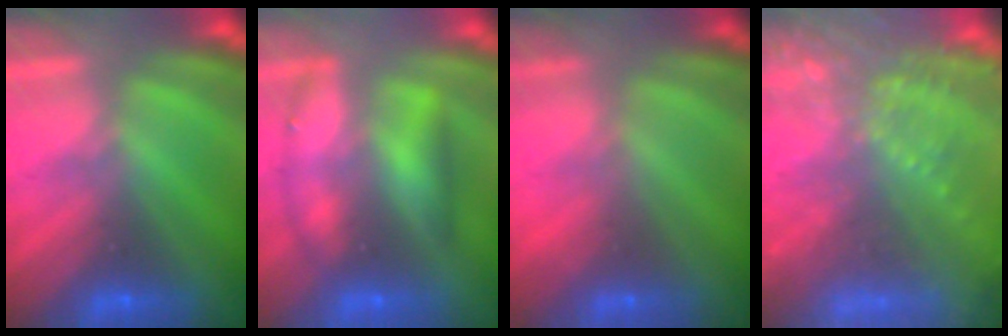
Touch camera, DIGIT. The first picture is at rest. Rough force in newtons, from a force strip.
{"total": 2.6}
{"total": 2.5}
{"total": 6.7}